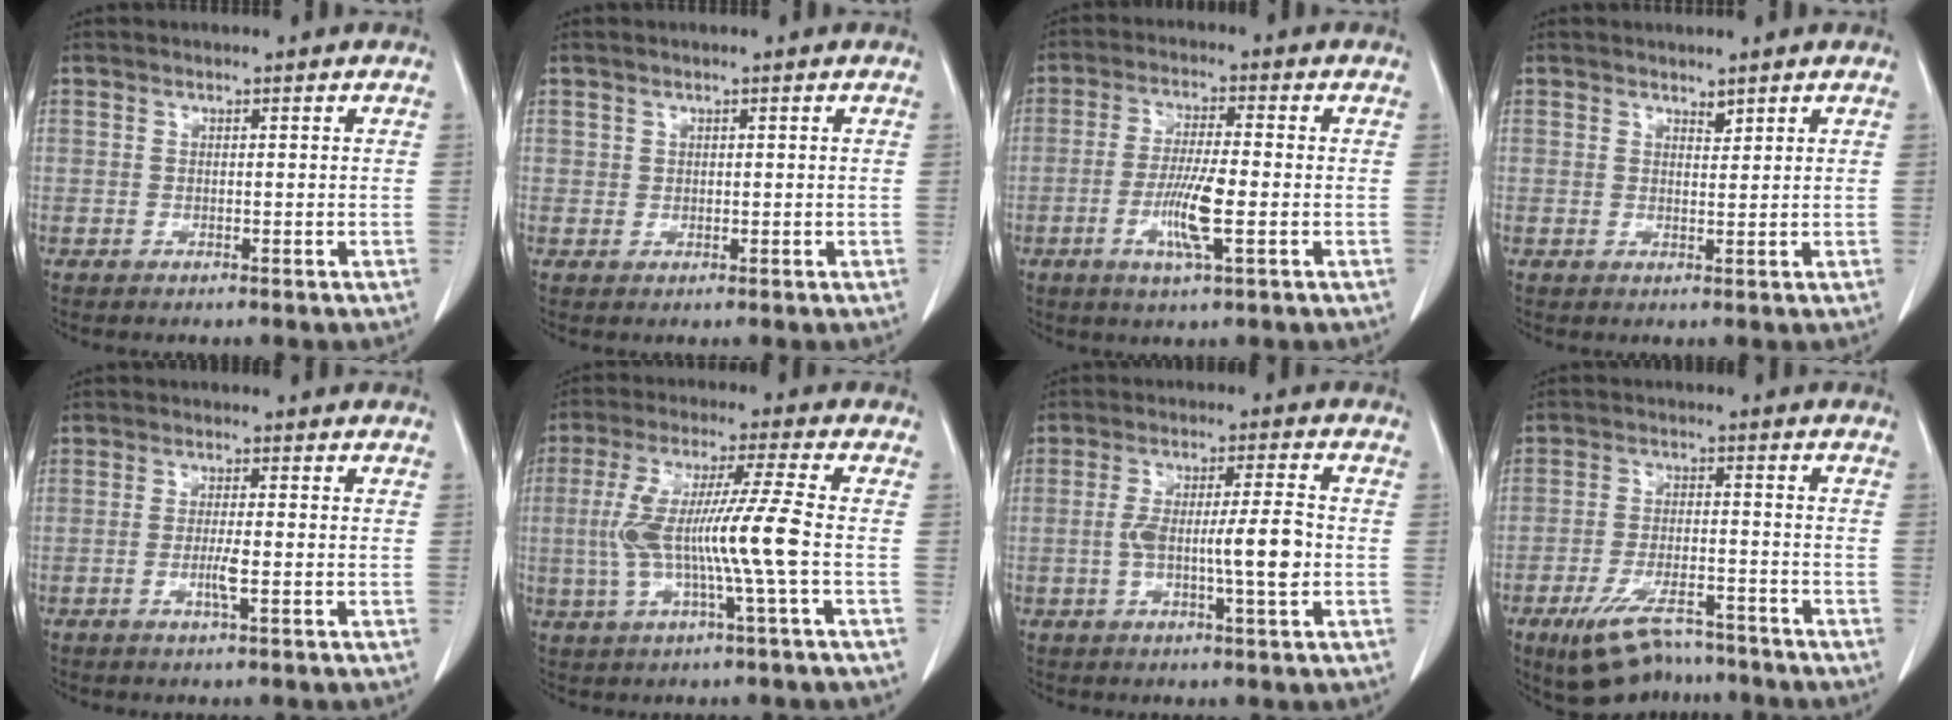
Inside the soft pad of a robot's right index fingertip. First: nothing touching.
{"total": 0.7, "force": [0.4, 0.6, 0.0], "torque": [0.010, 0.002, 0.006]}
{"total": 7.4, "force": [-2.1, 0.5, 7.1], "torque": [-0.139, -0.008, -0.039]}
{"total": 1.2, "force": [1.0, 0.3, 0.4], "torque": [-0.009, -0.006, 0.019]}
{"total": 2.7, "force": [-0.8, 0.0, 2.6], "torque": [-0.053, -0.003, -0.014]}
{"total": 11.2, "force": [-1.4, -0.8, 11.1], "torque": [-0.226, 0.008, -0.025]}
{"total": 8.3, "force": [-1.3, 0.5, 8.2], "torque": [-0.146, 0.008, -0.020]}
{"total": 10.7, "force": [-8.3, 3.6, 5.8], "torque": [-0.109, -0.011, -0.135]}